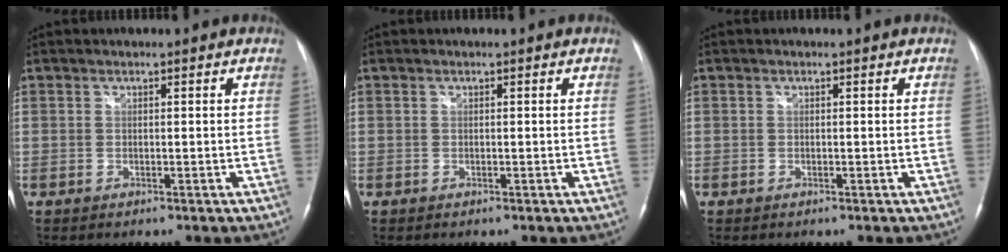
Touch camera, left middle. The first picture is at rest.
{"total": 0.0}
{"total": 0.0}